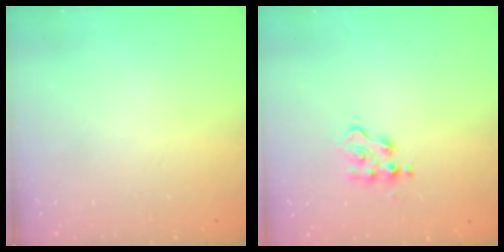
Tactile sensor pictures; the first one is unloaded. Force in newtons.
{"total": 4.0, "press": 4.0, "slide": 0.5}